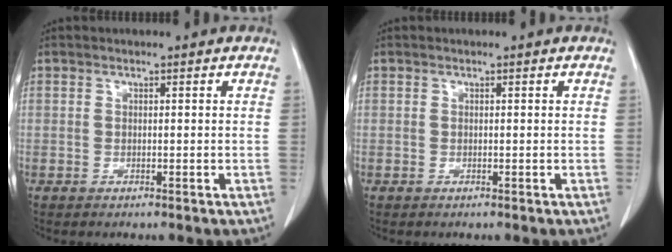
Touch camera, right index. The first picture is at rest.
{"total": 0.0}